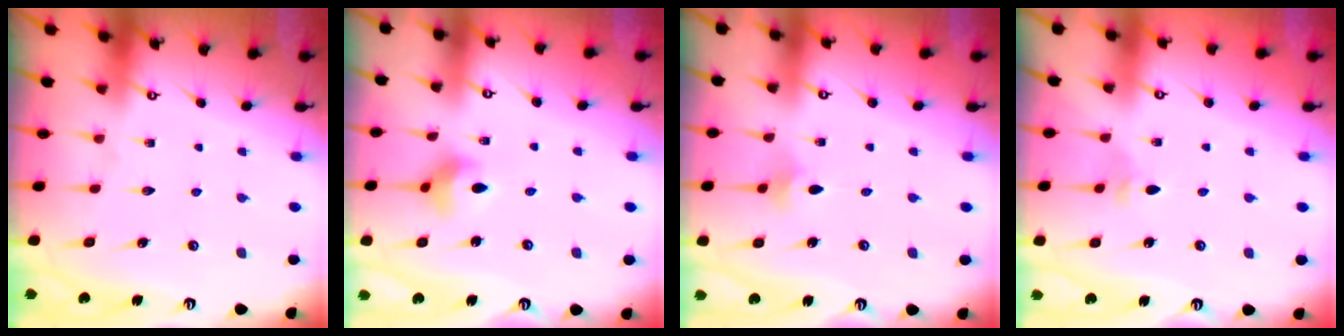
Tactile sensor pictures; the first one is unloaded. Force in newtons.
{"total": 4.8, "press": 4.7, "slide": 0.7}
{"total": 3.1, "press": 3.0, "slide": 0.7}
{"total": 2.3, "press": 2.2, "slide": 0.8}